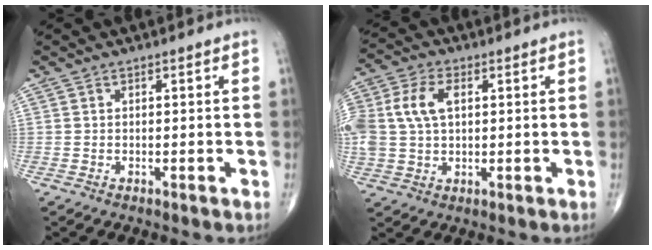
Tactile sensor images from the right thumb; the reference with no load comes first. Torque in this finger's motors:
{"motor_torque": [0.33, 0.31, 0.99, -0.07, 0.12]}